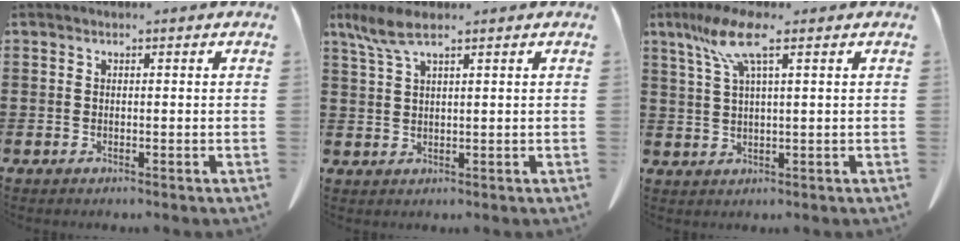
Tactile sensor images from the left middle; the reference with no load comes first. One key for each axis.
{"total": 4.6, "fx": 2.9, "fy": 0.9, "fz": 3.4, "tx": -0.080, "ty": -0.002, "tz": 0.050}
{"total": 7.1, "fx": 3.6, "fy": 1.0, "fz": 6.0, "tx": -0.133, "ty": 0.004, "tz": 0.062}